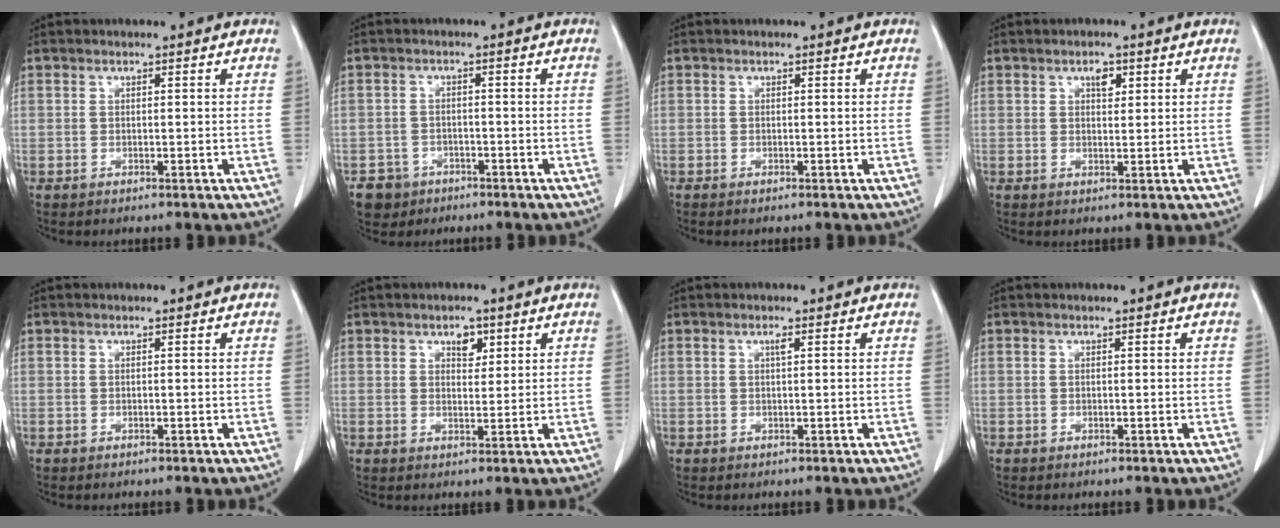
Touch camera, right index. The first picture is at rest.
{"total": 4.2, "force": [-2.3, 3.4, -0.1], "torque": [0.002, 0.010, -0.035]}
{"total": 0.5, "force": [-0.4, 0.0, 0.3], "torque": [-0.006, -0.002, -0.008]}
{"total": 2.1, "force": [1.0, 1.1, 1.5], "torque": [-0.023, 0.000, 0.016]}
{"total": 0.0}
{"total": 2.8, "force": [1.5, 1.6, 1.7], "torque": [-0.022, 0.000, 0.024]}
{"total": 0.8, "force": [0.3, 0.0, 0.7], "torque": [-0.016, 0.001, 0.006]}
{"total": 0.0}